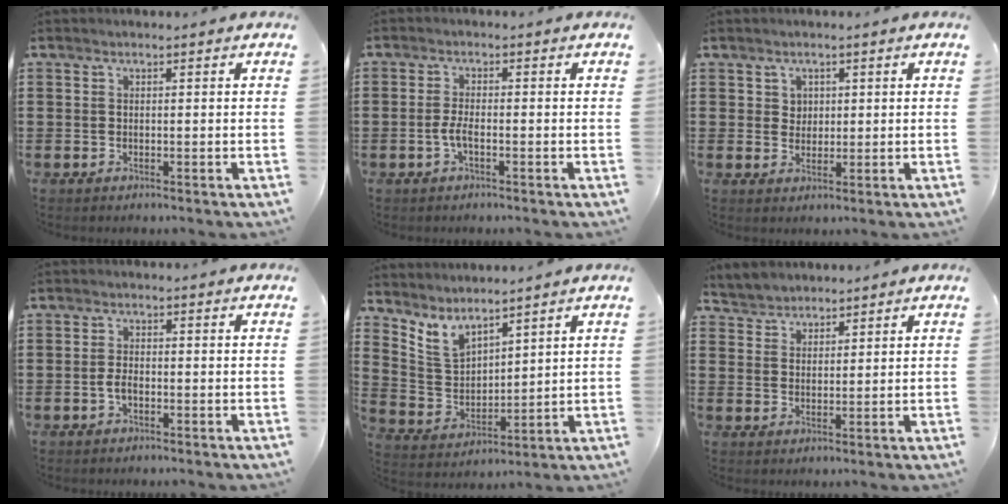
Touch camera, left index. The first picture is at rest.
{"total": 2.6, "force": [-1.0, 0.6, 2.3], "torque": [-0.056, -0.003, -0.022]}
{"total": 2.1, "force": [0.9, 1.8, 0.4], "torque": [-0.007, 0.003, 0.015]}
{"total": 2.2, "force": [-0.8, 1.0, 1.9], "torque": [-0.051, -0.004, -0.019]}
{"total": 5.4, "force": [4.5, 2.4, 1.8], "torque": [-0.058, -0.019, 0.084]}
{"total": 2.9, "force": [2.7, 0.9, -0.7], "torque": [-0.001, -0.003, 0.052]}